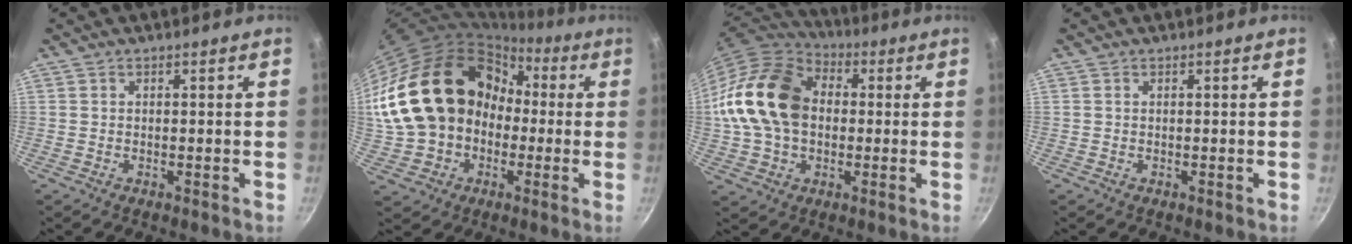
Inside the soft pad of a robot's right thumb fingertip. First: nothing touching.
{"total": 23.6, "force": [0.8, 18.6, 14.4], "torque": [-0.247, 0.070, 0.032]}
{"total": 19.8, "force": [1.3, 14.4, 13.5], "torque": [-0.241, 0.033, 0.015]}
{"total": 0.0}